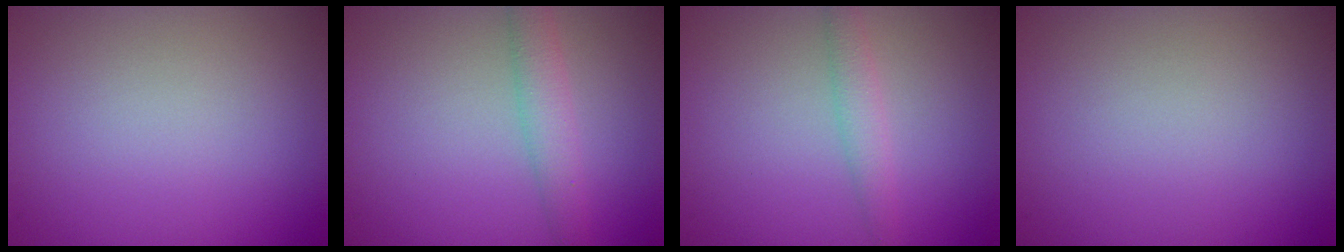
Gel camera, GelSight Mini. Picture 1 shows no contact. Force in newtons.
{"total": 2.6, "press": 2.6, "slide": 0.1}
{"total": 1.7, "press": 1.7, "slide": 0.1}
{"total": 0.0}